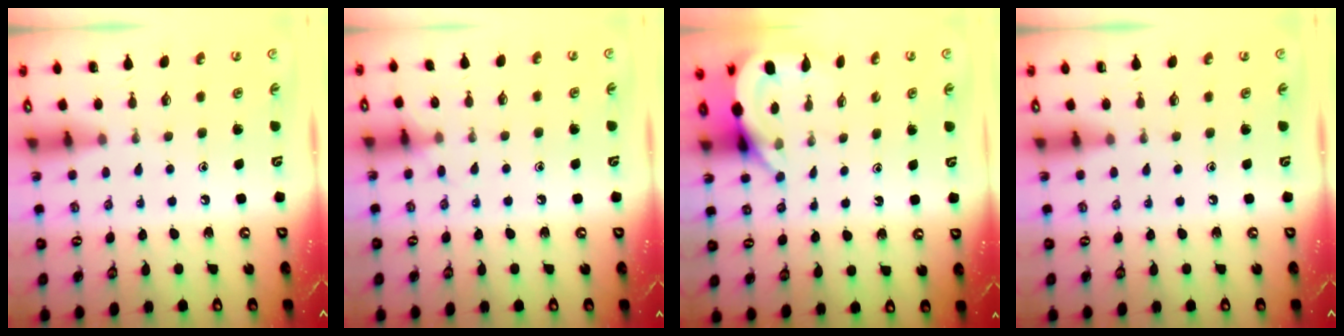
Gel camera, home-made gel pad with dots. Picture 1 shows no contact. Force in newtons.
{"total": 5.9, "press": 5.8, "slide": 0.7}
{"total": 4.7, "press": 4.7, "slide": 0.4}
{"total": 0.0}